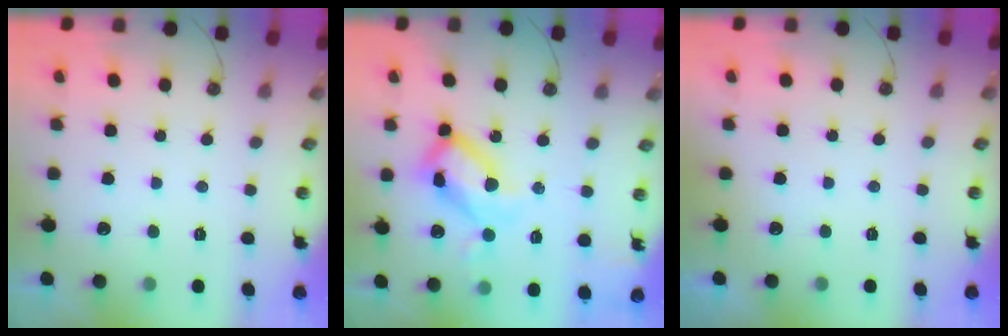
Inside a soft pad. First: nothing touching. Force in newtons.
{"total": 17.7, "press": 17.6, "slide": 1.6}
{"total": 0.0}